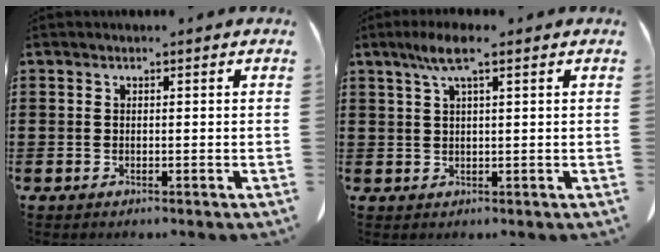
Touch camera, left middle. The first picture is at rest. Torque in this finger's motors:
{"motor_torque": [0.97, 0.16, 0.15, 0.08]}